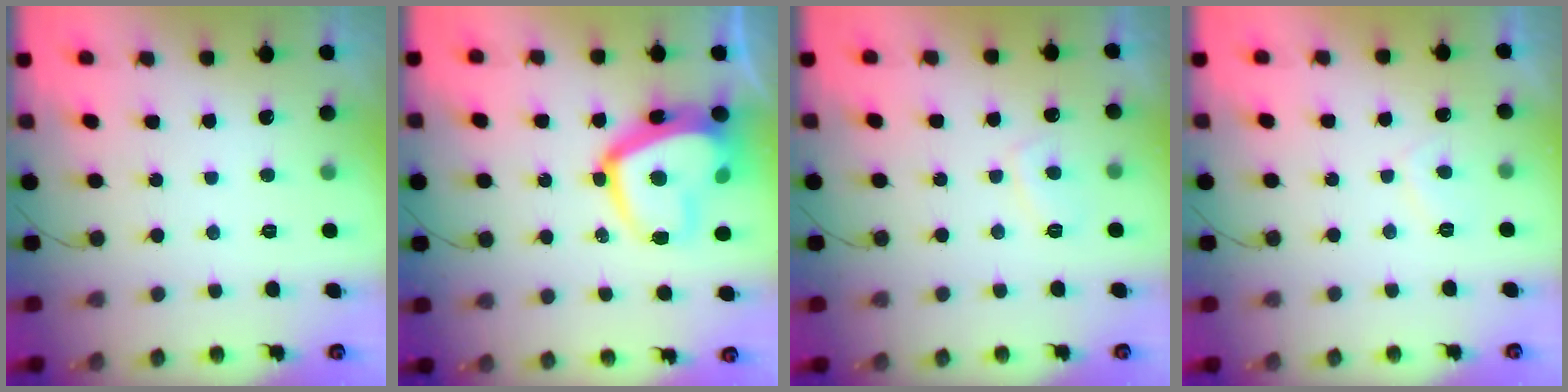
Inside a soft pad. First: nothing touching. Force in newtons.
{"total": 18.3, "press": 18.2, "slide": 1.3}
{"total": 3.1, "press": 3.1, "slide": 0.7}
{"total": 1.2, "press": 1.0, "slide": 0.7}